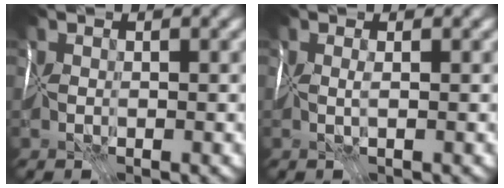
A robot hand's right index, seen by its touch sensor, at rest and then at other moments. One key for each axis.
{"total": 1.1, "fx": 0.2, "fy": -1.1, "fz": -0.2, "tx": 0.007, "ty": -0.002, "tz": 0.012}